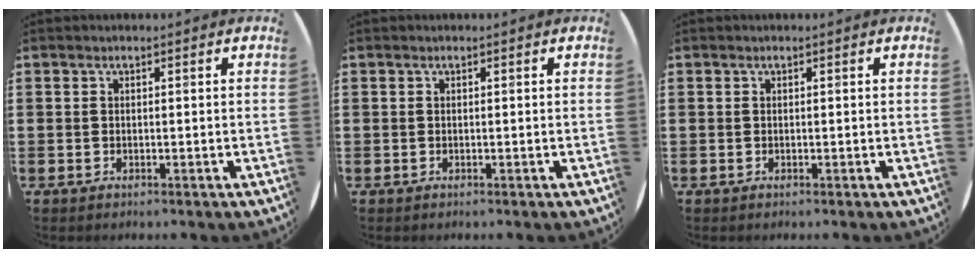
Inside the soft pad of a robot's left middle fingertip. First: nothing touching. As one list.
[{"total": 0.0}, {"total": 0.0}]